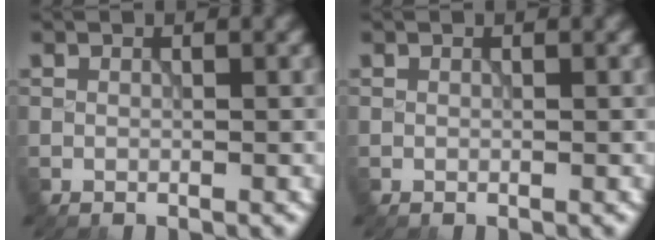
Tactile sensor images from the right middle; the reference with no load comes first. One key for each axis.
{"total": 0.0}